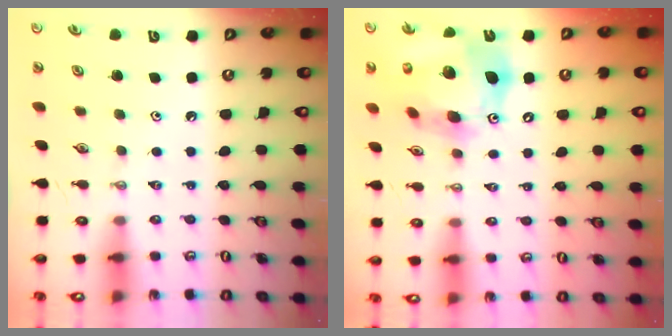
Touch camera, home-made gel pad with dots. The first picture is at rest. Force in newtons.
{"total": 19.0, "press": 18.9, "slide": 2.5}